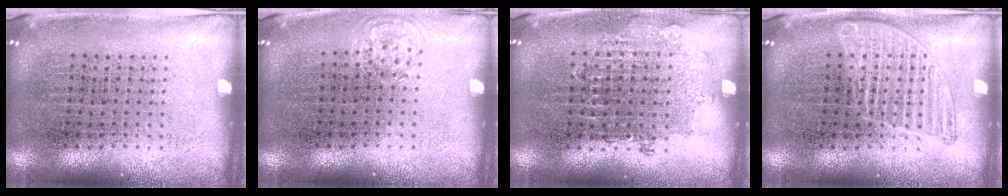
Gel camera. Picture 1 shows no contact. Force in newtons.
{"total": 0.6, "press": 0.6, "slide": 0.1}
{"total": 0.5, "press": 0.5, "slide": 0.1}
{"total": 1.7, "press": 1.7, "slide": 0.3}